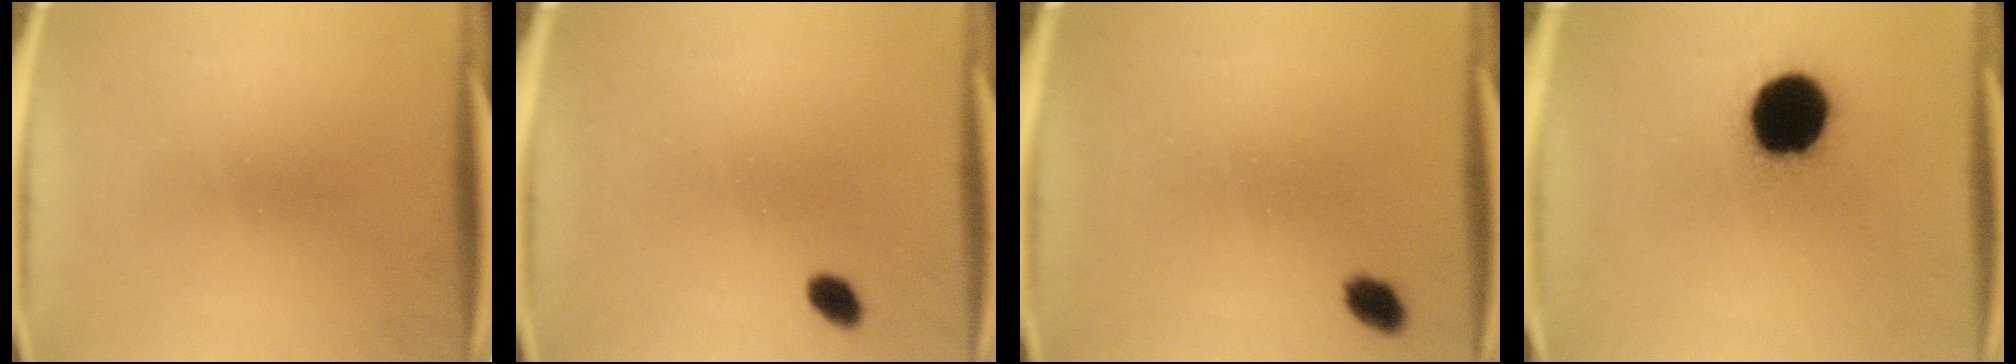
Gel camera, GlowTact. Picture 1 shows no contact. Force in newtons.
{"total": 2.4}
{"total": 2.8}
{"total": 19.9}